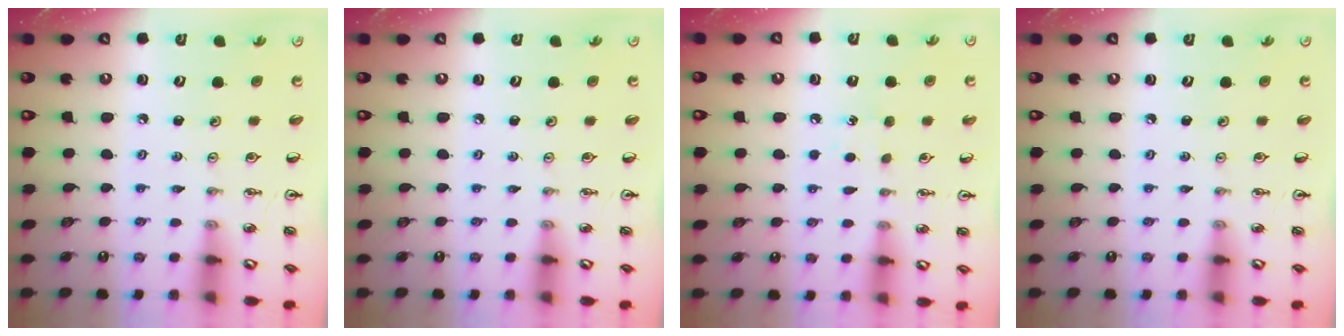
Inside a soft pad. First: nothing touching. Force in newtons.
{"total": 0.0}
{"total": 5.2, "press": 5.1, "slide": 0.7}
{"total": 0.0}